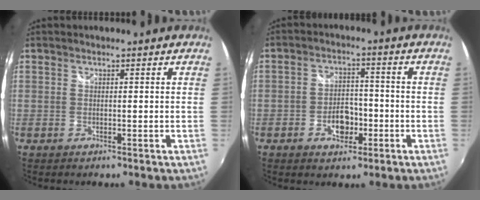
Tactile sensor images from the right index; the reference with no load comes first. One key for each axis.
{"total": 5.9, "fx": -2.5, "fy": 3.8, "fz": 3.7, "tx": -0.072, "ty": 0.008, "tz": -0.035}